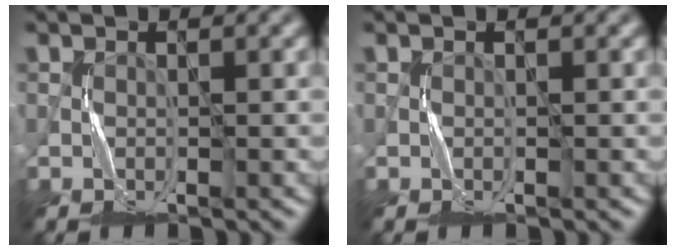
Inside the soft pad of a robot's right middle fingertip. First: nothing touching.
{"total": 0.0}